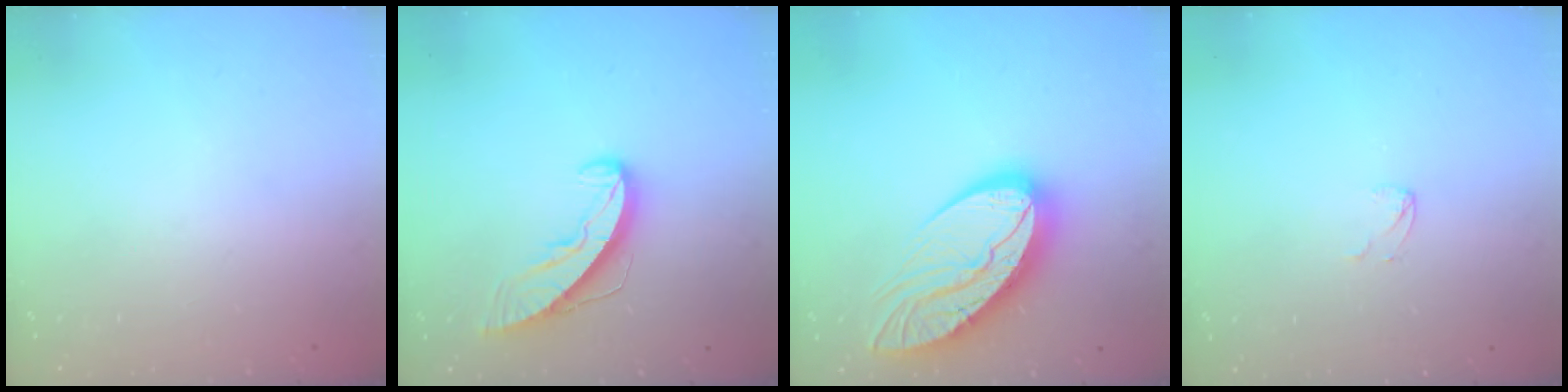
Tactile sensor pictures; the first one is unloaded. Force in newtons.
{"total": 9.9, "press": 9.8, "slide": 0.6}
{"total": 16.2, "press": 16.2, "slide": 1.4}
{"total": 2.9, "press": 2.9, "slide": 0.2}